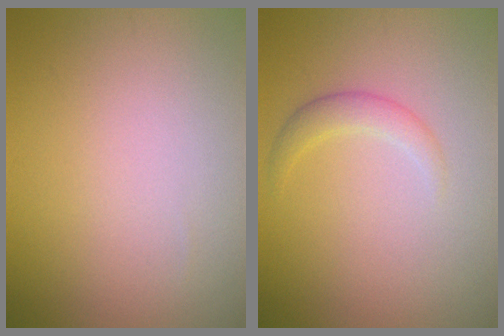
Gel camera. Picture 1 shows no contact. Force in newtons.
{"total": 1.7, "press": 1.7, "slide": 0.1}